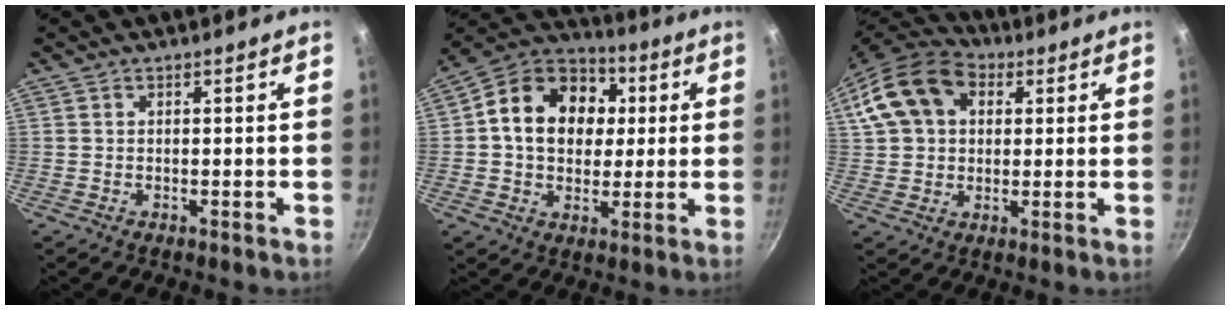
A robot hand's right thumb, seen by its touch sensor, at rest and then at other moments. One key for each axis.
{"total": 17.5, "fx": 2.9, "fy": 13.6, "fz": 10.7, "tx": -0.155, "ty": 0.020, "tz": 0.034}
{"total": 15.8, "fx": 5.0, "fy": 11.4, "fz": 9.8, "tx": -0.168, "ty": 0.023, "tz": 0.076}